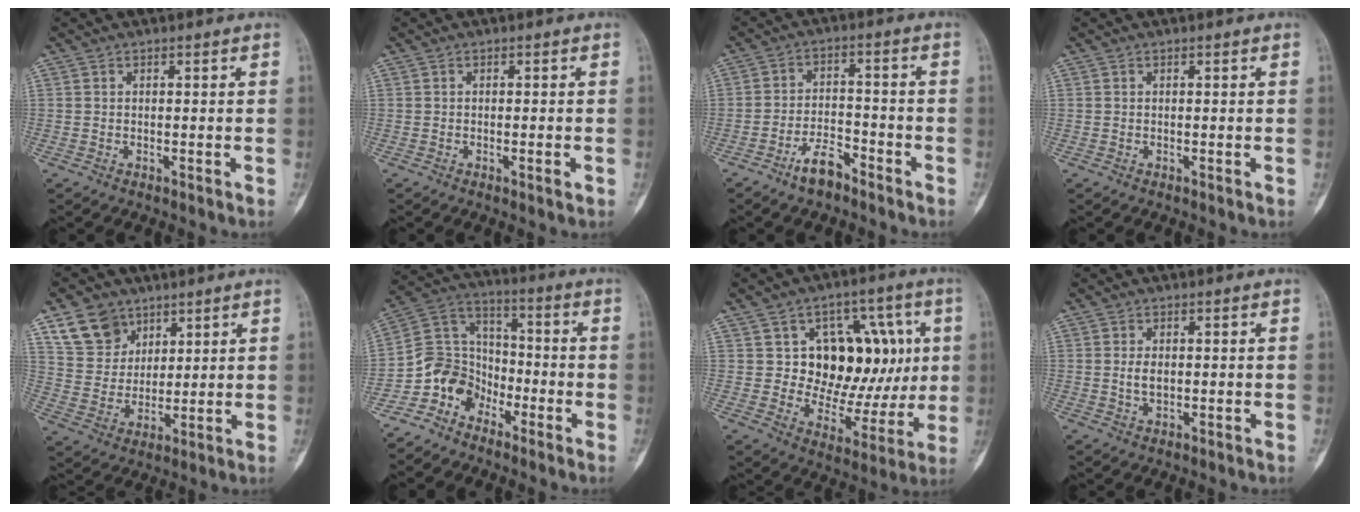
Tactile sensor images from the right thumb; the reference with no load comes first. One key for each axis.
{"total": 1.4, "fx": -0.5, "fy": 0.2, "fz": 1.2, "tx": -0.017, "ty": 0.002, "tz": -0.006}
{"total": 5.9, "fx": -4.3, "fy": 2.5, "fz": 3.0, "tx": -0.044, "ty": 0.033, "tz": -0.079}
{"total": 0.0}
{"total": 10.5, "fx": 6.3, "fy": 7.8, "fz": 3.1, "tx": -0.031, "ty": -0.031, "tz": 0.128}
{"total": 10.1, "fx": -6.2, "fy": 7.6, "fz": 2.4, "tx": -0.019, "ty": 0.080, "tz": -0.132}
{"total": 19.2, "fx": 3.5, "fy": 12.9, "fz": 13.9, "tx": -0.122, "ty": 0.002, "tz": 0.066}
{"total": 2.5, "fx": 0.1, "fy": 1.5, "fz": 2.0, "tx": -0.034, "ty": -0.002, "tz": 0.004}